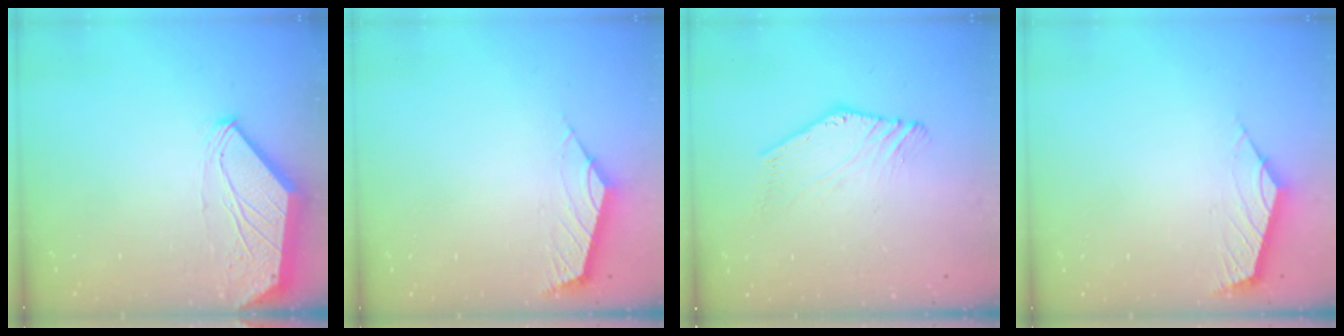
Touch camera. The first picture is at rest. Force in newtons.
{"total": 2.6, "press": 2.5, "slide": 0.7}
{"total": 0.8, "press": 0.7, "slide": 0.4}
{"total": 2.5, "press": 2.5, "slide": 0.6}